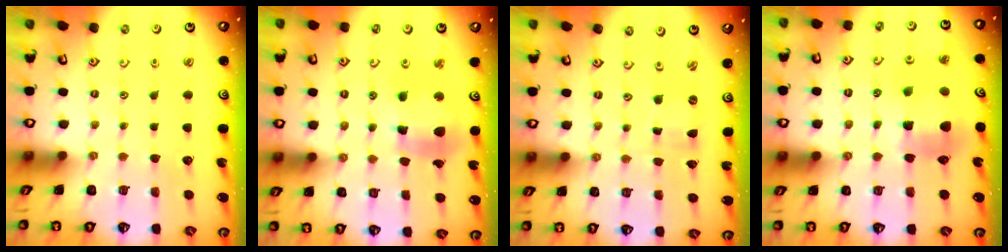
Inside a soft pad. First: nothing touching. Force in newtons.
{"total": 11.4, "press": 11.3, "slide": 1.4}
{"total": 0.0}
{"total": 9.5, "press": 9.4, "slide": 1.4}